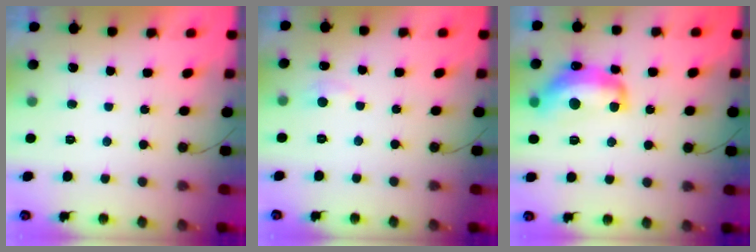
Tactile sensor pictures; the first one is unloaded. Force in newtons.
{"total": 3.8, "press": 3.8, "slide": 0.5}
{"total": 13.7, "press": 13.7, "slide": 0.8}